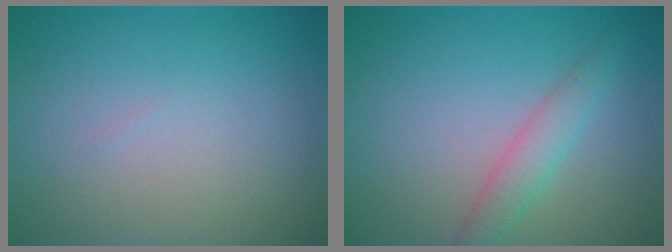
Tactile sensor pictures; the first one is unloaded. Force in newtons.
{"total": 2.3, "press": 2.3, "slide": 0.0}